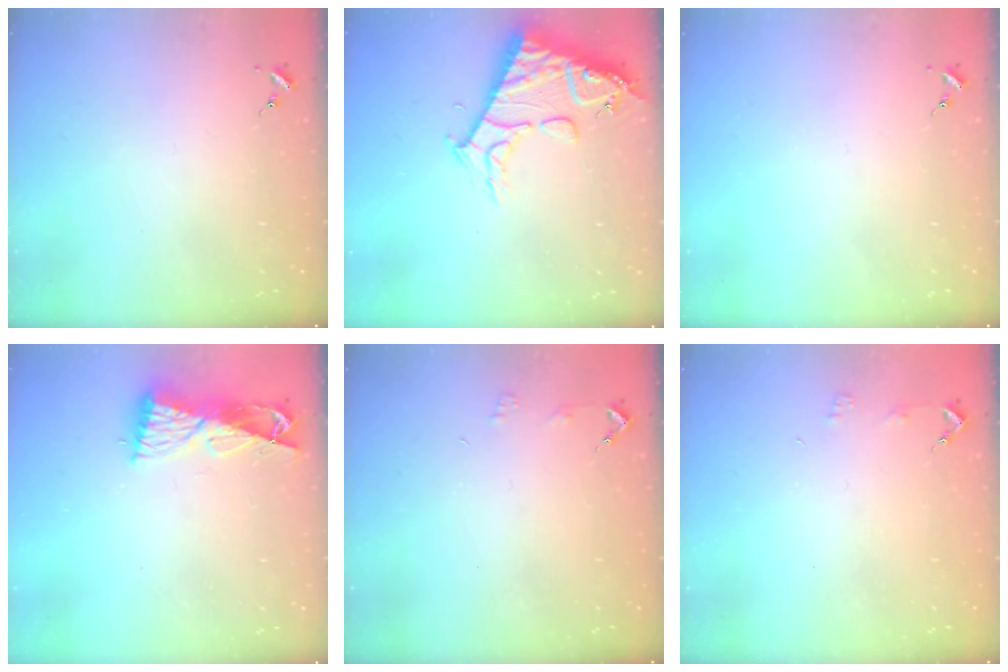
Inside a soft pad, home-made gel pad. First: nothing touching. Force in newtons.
{"total": 15.8, "press": 15.7, "slide": 1.6}
{"total": 0.0}
{"total": 8.8, "press": 8.8, "slide": 1.0}
{"total": 2.9, "press": 2.9, "slide": 0.2}
{"total": 2.9, "press": 2.9, "slide": 0.2}